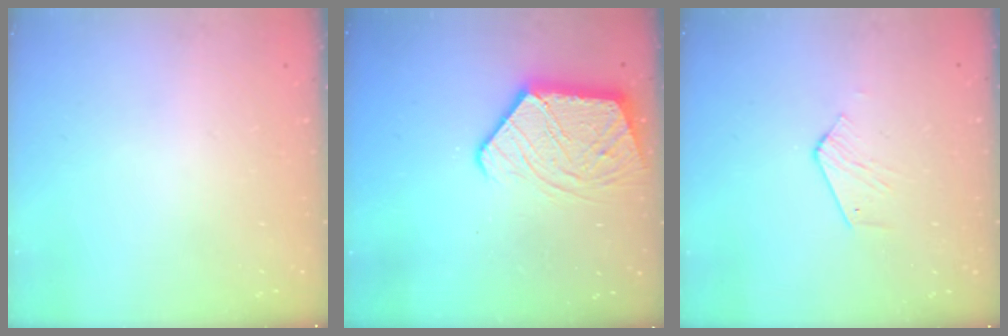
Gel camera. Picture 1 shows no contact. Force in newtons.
{"total": 11.9, "press": 11.9, "slide": 1.0}
{"total": 2.6, "press": 2.6, "slide": 0.2}